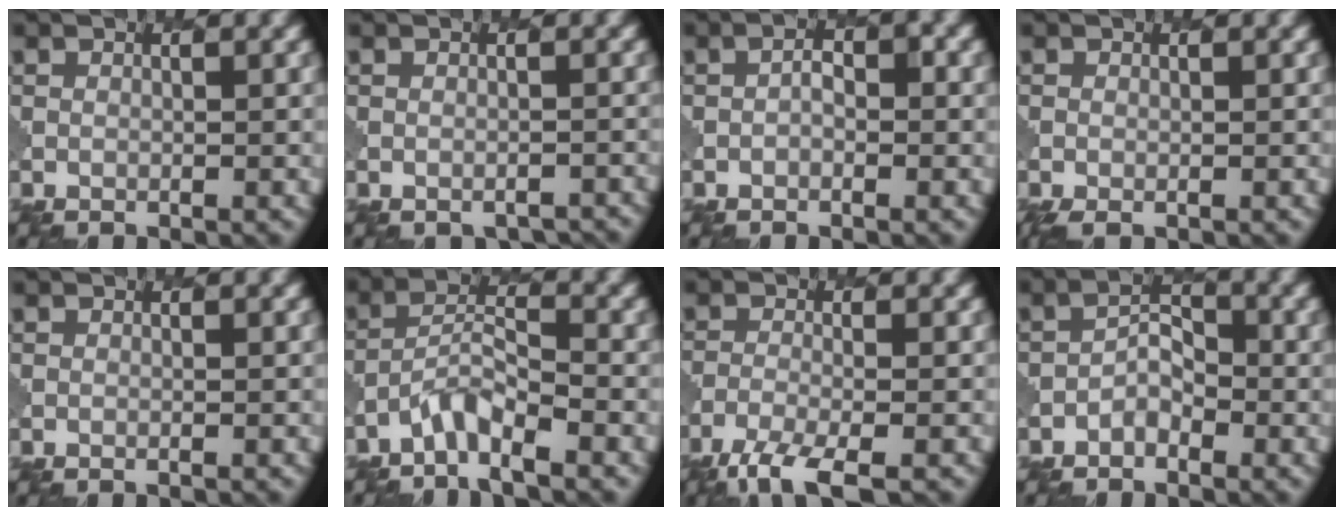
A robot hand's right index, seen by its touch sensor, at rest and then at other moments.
{"total": 1.9, "force": [-1.7, 0.6, 0.6], "torque": [-0.012, -0.004, -0.017]}
{"total": 1.2, "force": [-0.3, 0.7, 0.9], "torque": [-0.013, 0.002, -0.007]}
{"total": 1.8, "force": [-1.1, 0.6, 1.3], "torque": [-0.027, -0.005, -0.017]}
{"total": 0.0}
{"total": 3.3, "force": [-2.7, 0.5, 1.8], "torque": [-0.038, 0.004, -0.060]}
{"total": 4.6, "force": [-3.5, 0.9, 2.9], "torque": [-0.053, -0.012, -0.073]}
{"total": 1.7, "force": [-1.1, 1.0, 0.8], "torque": [-0.012, 0.007, -0.022]}